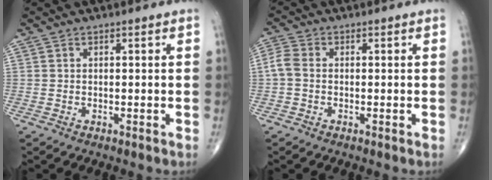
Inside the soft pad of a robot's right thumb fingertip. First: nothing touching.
{"total": 3.2, "force": [-0.4, 2.2, 2.3], "torque": [-0.056, 0.005, -0.018]}